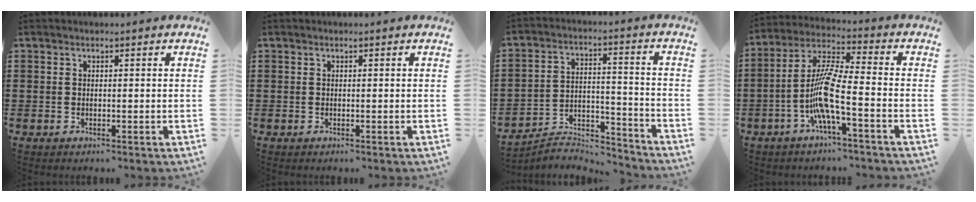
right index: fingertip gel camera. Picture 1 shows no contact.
{"total": 0.0}
{"total": 6.2, "force": [-6.0, 1.1, 1.0], "torque": [-0.021, 0.009, -0.120]}
{"total": 9.4, "force": [-3.5, 0.9, 8.6], "torque": [-0.192, -0.015, -0.072]}